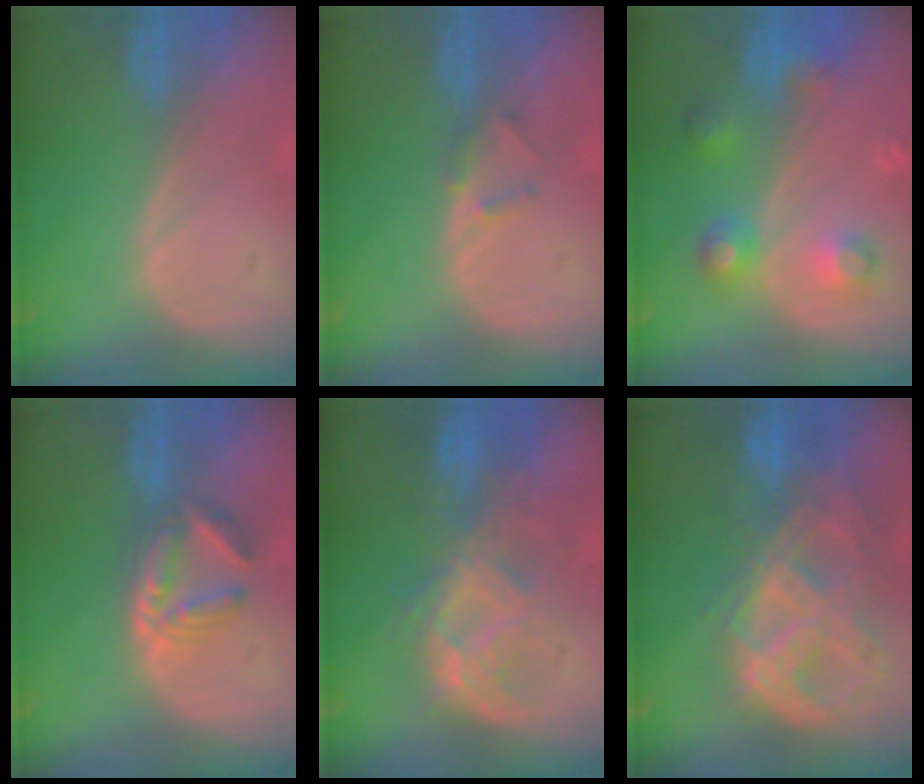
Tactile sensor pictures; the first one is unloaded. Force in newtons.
{"total": 1.8, "press": 1.5, "slide": 0.9}
{"total": 5.8, "press": 5.8, "slide": 0.3}
{"total": 6.0, "press": 5.3, "slide": 2.7}
{"total": 7.7, "press": 7.6, "slide": 0.7}
{"total": 11.2, "press": 9.5, "slide": 5.9}